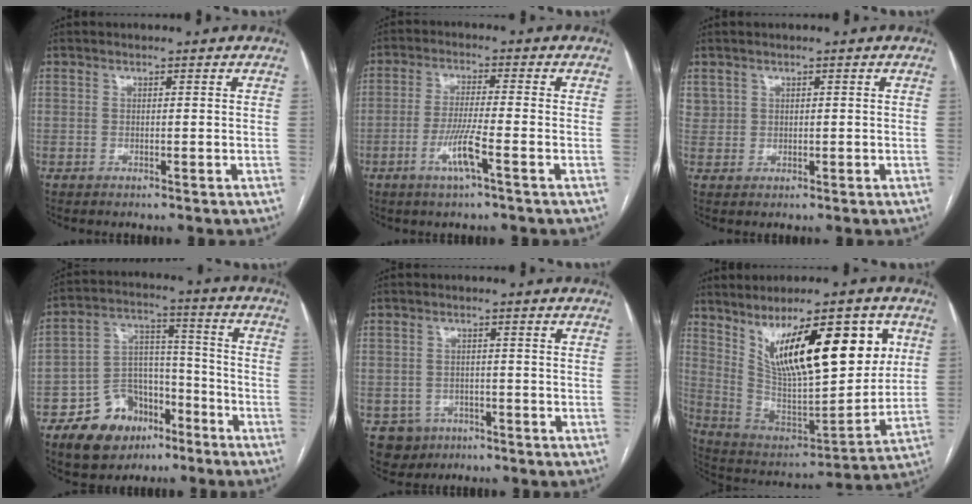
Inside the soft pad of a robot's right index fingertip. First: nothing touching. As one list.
[{"total": 5.9, "force": [-2.6, -0.2, 5.4], "torque": [-0.105, -0.010, -0.051]}, {"total": 2.0, "force": [0.9, 1.7, 0.3], "torque": [-0.001, 0.005, 0.020]}, {"total": 12.9, "force": [-7.6, 8.6, 5.7], "torque": [-0.102, 0.036, -0.120]}, {"total": 4.6, "force": [-2.3, 4.0, 0.3], "torque": [-0.002, 0.009, -0.031]}, {"total": 21.1, "force": [8.7, 6.2, 18.2], "torque": [-0.299, 0.006, 0.157]}]